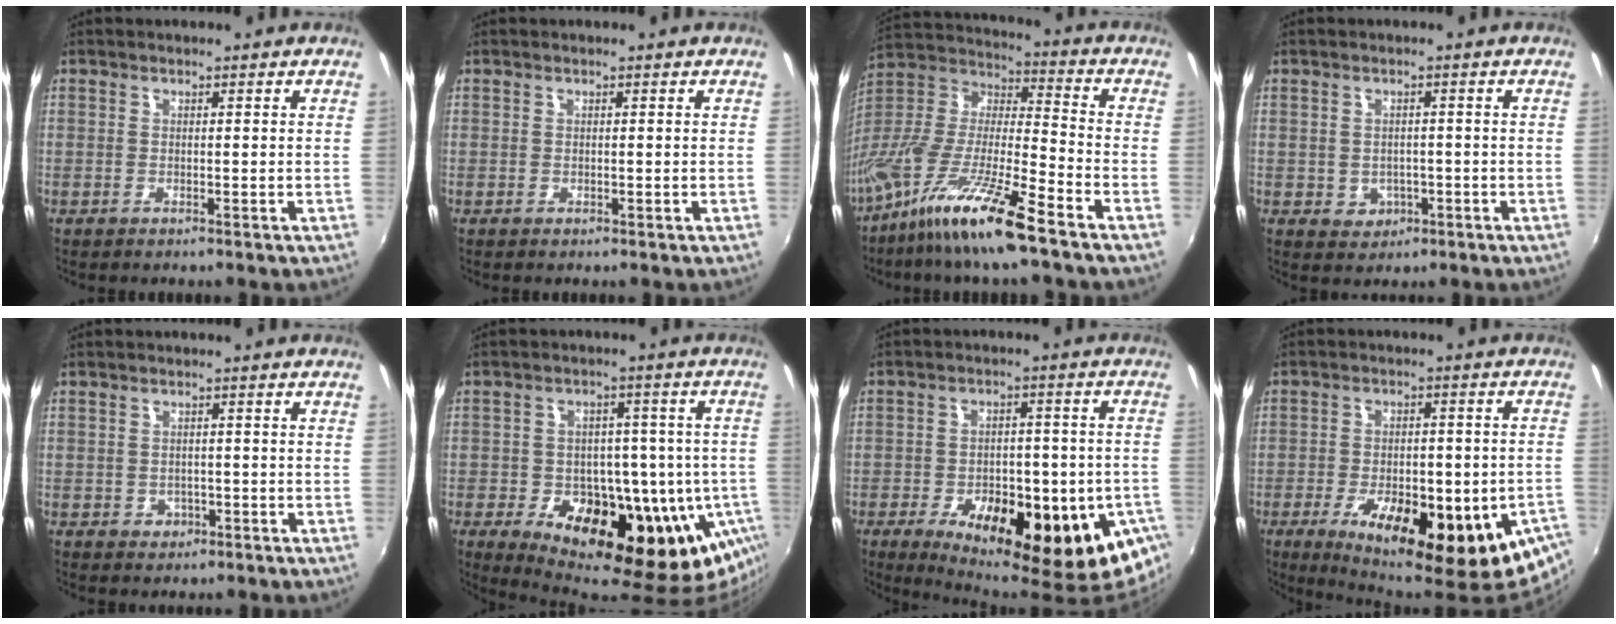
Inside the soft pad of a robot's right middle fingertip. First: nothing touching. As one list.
[{"total": 0.0}, {"total": 18.5, "force": [-12.6, 1.4, 13.5], "torque": [-0.259, -0.030, -0.244]}, {"total": 3.7, "force": [-0.9, 3.4, 1.2], "torque": [-0.029, 0.002, -0.002]}, {"total": 2.8, "force": [-0.9, 2.6, 0.8], "torque": [-0.019, -0.001, -0.009]}, {"total": 24.3, "force": [-8.6, 14.2, 17.7], "torque": [-0.283, -0.025, -0.103]}, {"total": 22.9, "force": [-9.6, 9.8, 18.3], "torque": [-0.292, -0.050, -0.118]}, {"total": 24.8, "force": [-12.3, 9.3, 19.5], "torque": [-0.301, -0.046, -0.158]}]